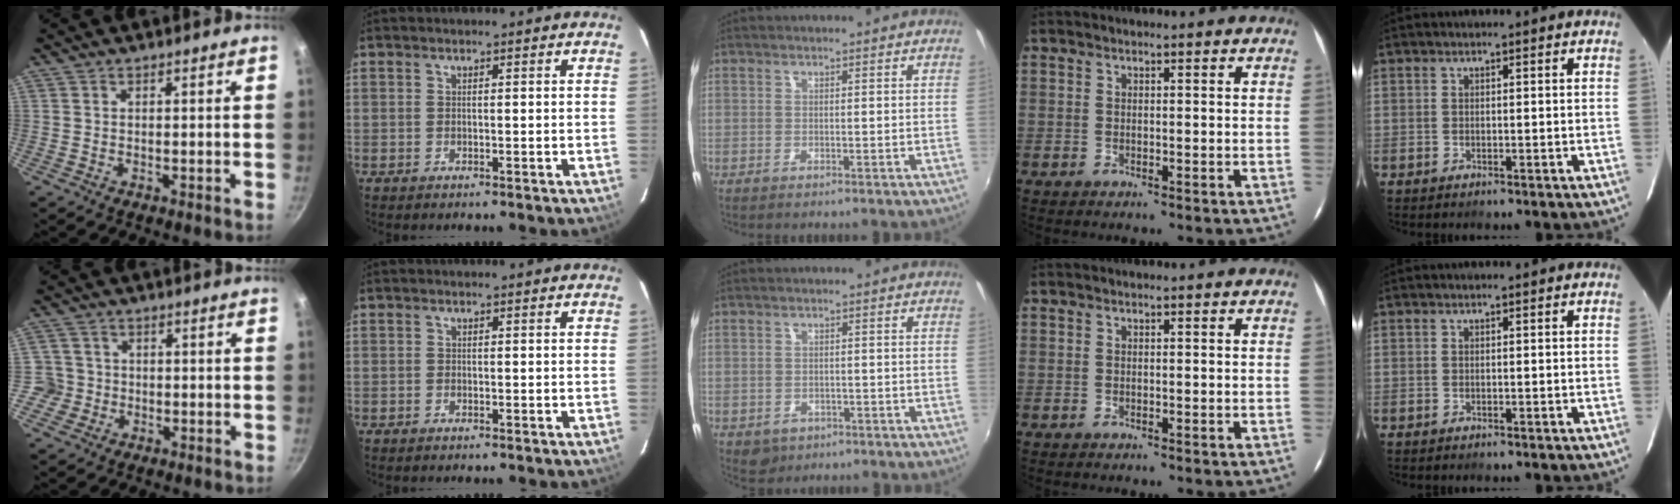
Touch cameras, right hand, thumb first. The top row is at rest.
{"thumb": {"total": 4.1, "force": [-0.9, 3.9, 0.4], "torque": [0.019, 0.016, -0.020]}, "middle": {"total": 3.6, "force": [-1.4, 3.0, 1.4], "torque": [-0.032, -0.007, -0.014]}}